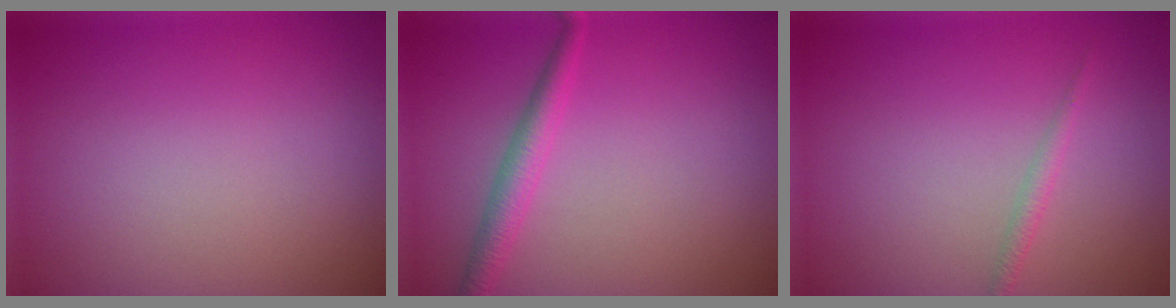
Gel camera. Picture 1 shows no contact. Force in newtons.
{"total": 2.4, "press": 2.4, "slide": 0.1}
{"total": 1.0, "press": 1.0, "slide": 0.1}